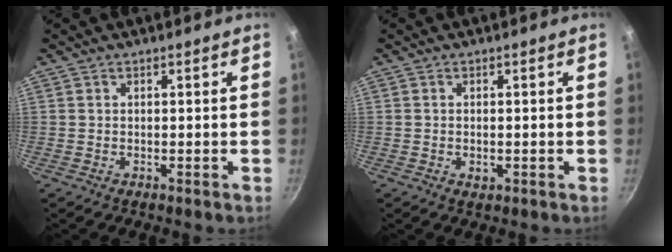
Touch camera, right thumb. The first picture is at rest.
{"total": 1.5, "force": [-0.3, 0.9, 1.1], "torque": [-0.018, 0.000, -0.004]}